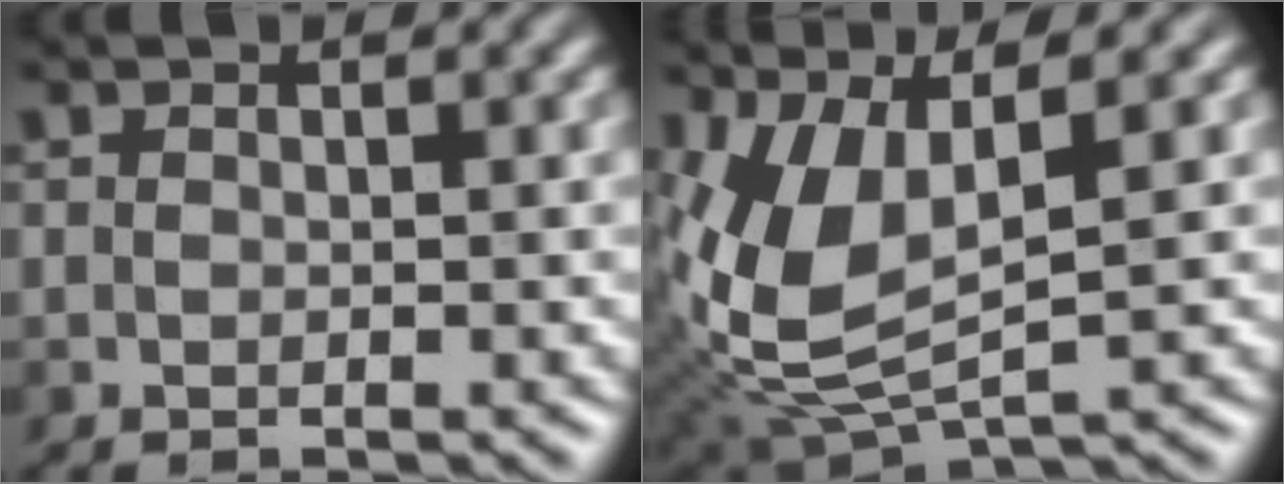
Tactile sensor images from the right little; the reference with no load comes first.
{"total": 6.5, "force": [1.6, 2.9, 5.5], "torque": [-0.136, -0.008, 0.041]}